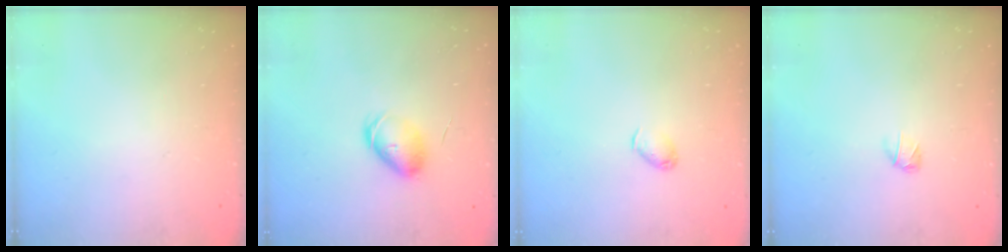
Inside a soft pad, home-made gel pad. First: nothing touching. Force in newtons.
{"total": 7.1, "press": 7.1, "slide": 0.5}
{"total": 3.7, "press": 3.7, "slide": 0.7}
{"total": 2.6, "press": 2.5, "slide": 0.6}